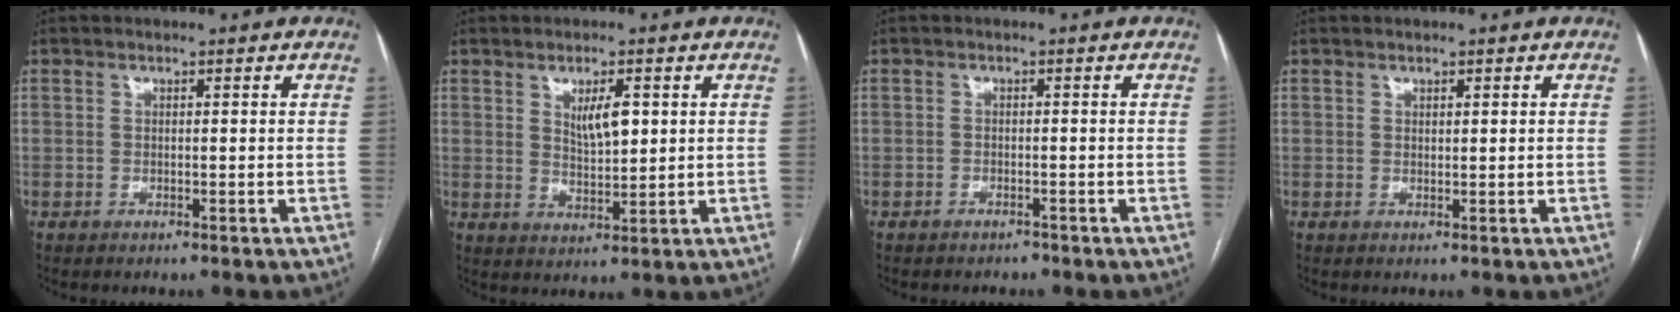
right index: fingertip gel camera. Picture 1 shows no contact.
{"total": 4.8, "force": [1.7, 1.5, 4.2], "torque": [-0.074, -0.004, 0.034]}
{"total": 1.0, "force": [-0.8, 0.5, -0.1], "torque": [-0.003, 0.002, -0.011]}
{"total": 0.8, "force": [0.5, 0.4, 0.5], "torque": [-0.008, -0.001, 0.009]}